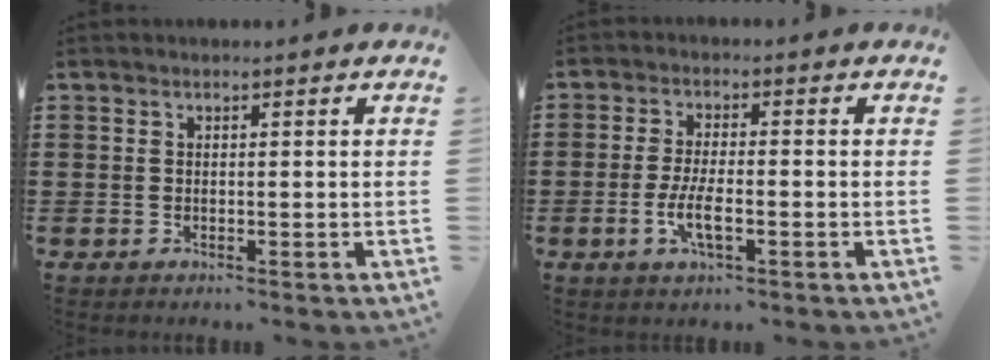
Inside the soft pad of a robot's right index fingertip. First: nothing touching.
{"total": 4.7, "force": [-1.6, 1.4, 4.2], "torque": [-0.091, -0.003, -0.034]}